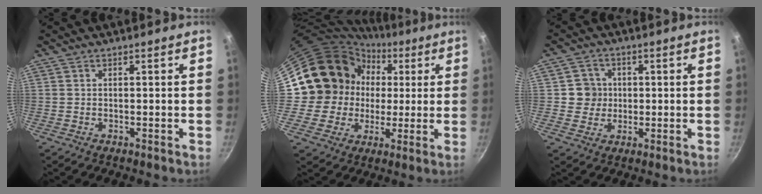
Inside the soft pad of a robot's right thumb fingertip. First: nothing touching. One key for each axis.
{"total": 15.2, "fx": 2.3, "fy": 14.2, "fz": 4.7, "tx": -0.053, "ty": 0.015, "tz": 0.040}
{"total": 5.0, "fx": 0.3, "fy": 4.9, "fz": 1.0, "tx": 0.020, "ty": 0.006, "tz": 0.000}